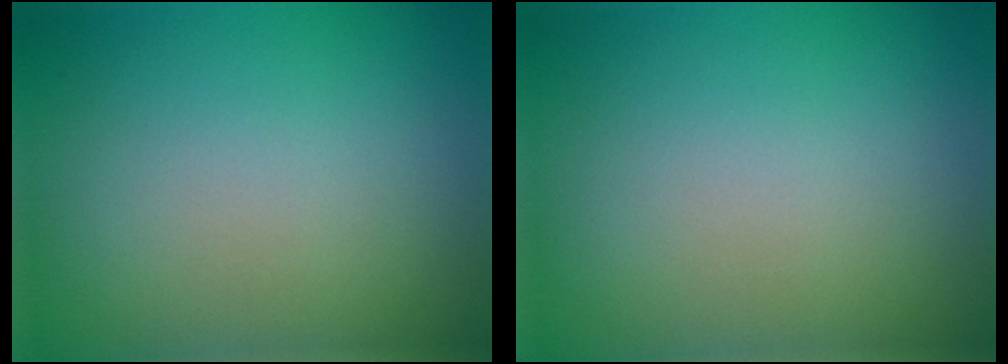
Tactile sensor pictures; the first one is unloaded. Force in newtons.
{"total": 0.0}